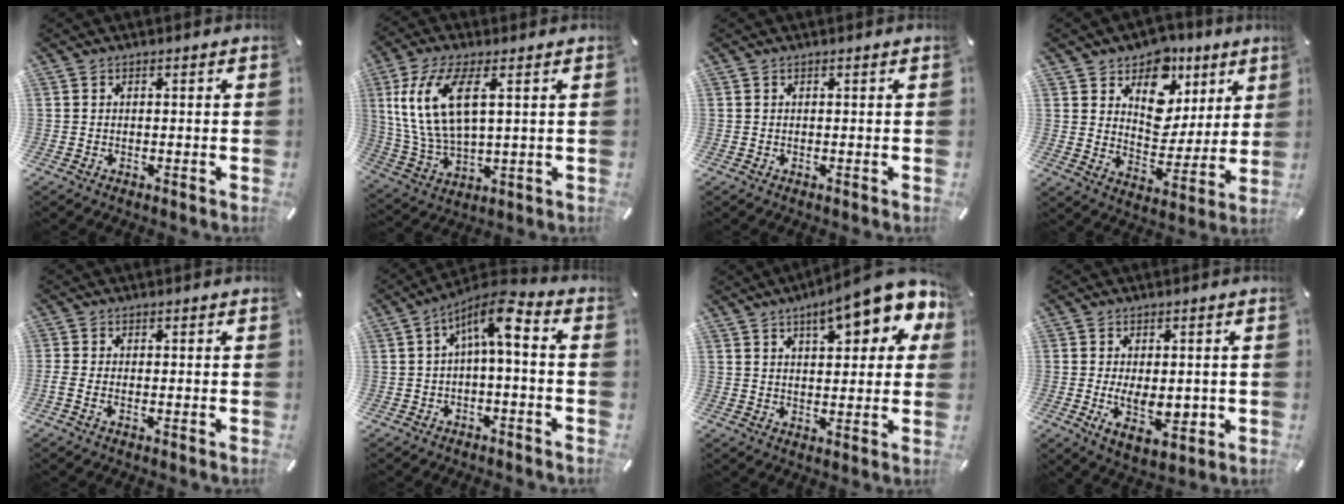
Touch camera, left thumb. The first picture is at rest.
{"total": 13.5, "force": [4.5, 5.9, 11.3], "torque": [-0.260, -0.005, 0.079]}
{"total": 0.0}
{"total": 12.6, "force": [6.2, 9.9, 4.7], "torque": [-0.060, -0.055, 0.116]}
{"total": 1.7, "force": [-0.7, 0.6, 1.4], "torque": [-0.025, 0.003, -0.012]}
{"total": 8.6, "force": [1.2, 3.3, 7.9], "torque": [-0.131, 0.002, 0.021]}
{"total": 13.0, "force": [7.7, 4.9, 9.2], "torque": [-0.125, -0.032, 0.127]}
{"total": 8.4, "force": [-1.0, 4.9, 6.7], "torque": [-0.097, -0.008, -0.015]}